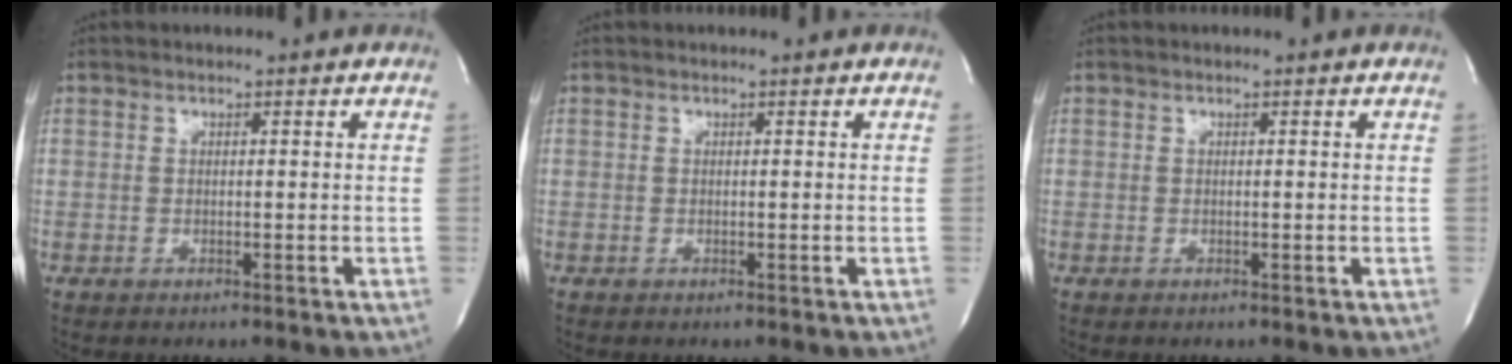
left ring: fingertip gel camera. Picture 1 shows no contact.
{"total": 0.0}
{"total": 0.0}